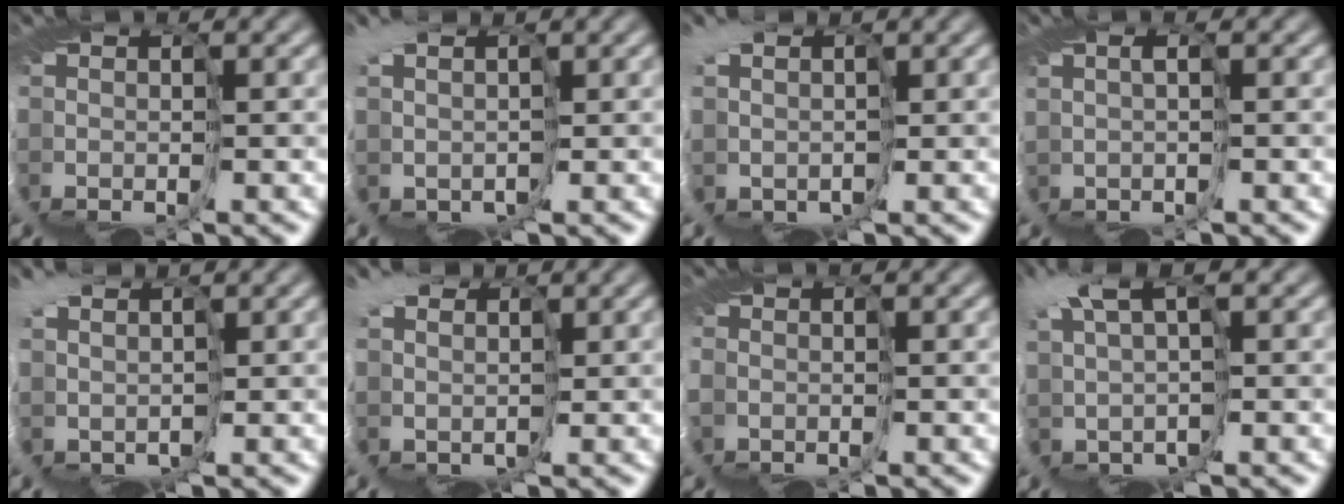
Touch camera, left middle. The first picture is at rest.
{"total": 4.1, "force": [1.1, 3.1, 2.5], "torque": [-0.057, -0.018, 0.010]}
{"total": 4.2, "force": [1.0, 3.3, 2.4], "torque": [-0.051, -0.020, 0.009]}
{"total": 1.1, "force": [1.0, 0.1, 0.4], "torque": [-0.012, 0.002, 0.018]}
{"total": 3.7, "force": [1.6, 2.7, 1.8], "torque": [-0.044, -0.013, 0.016]}
{"total": 4.8, "force": [1.8, 3.9, 2.1], "torque": [-0.041, -0.014, 0.019]}
{"total": 4.8, "force": [-0.8, 4.1, 2.4], "torque": [-0.084, -0.010, -0.014]}
{"total": 3.8, "force": [1.8, 1.4, 3.0], "torque": [-0.084, -0.003, 0.021]}